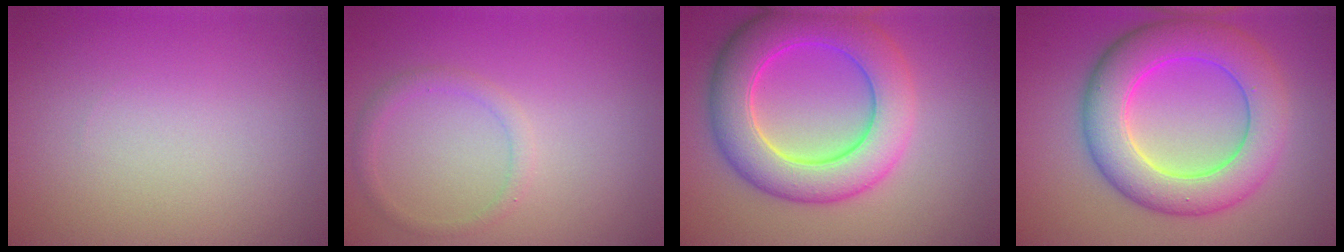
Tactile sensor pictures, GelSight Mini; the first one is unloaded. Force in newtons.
{"total": 1.4, "press": 1.4, "slide": 0.1}
{"total": 8.3, "press": 8.2, "slide": 0.5}
{"total": 8.2, "press": 8.2, "slide": 0.2}